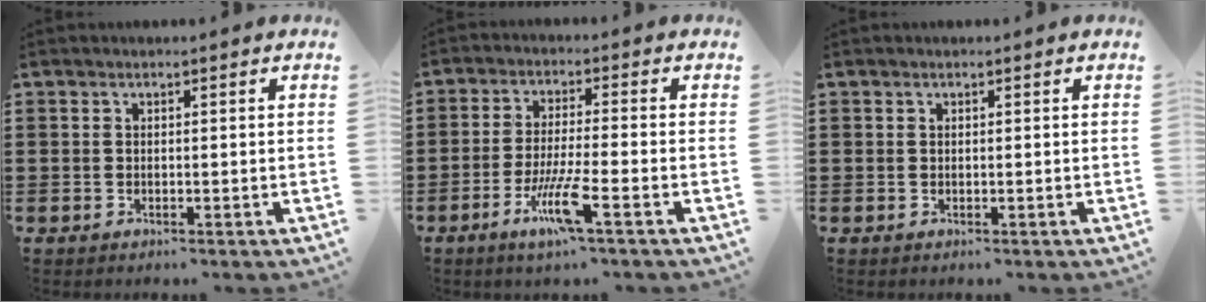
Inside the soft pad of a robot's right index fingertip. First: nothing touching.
{"total": 7.6, "force": [-3.9, 0.5, 6.6], "torque": [-0.131, -0.013, -0.072]}
{"total": 0.0}